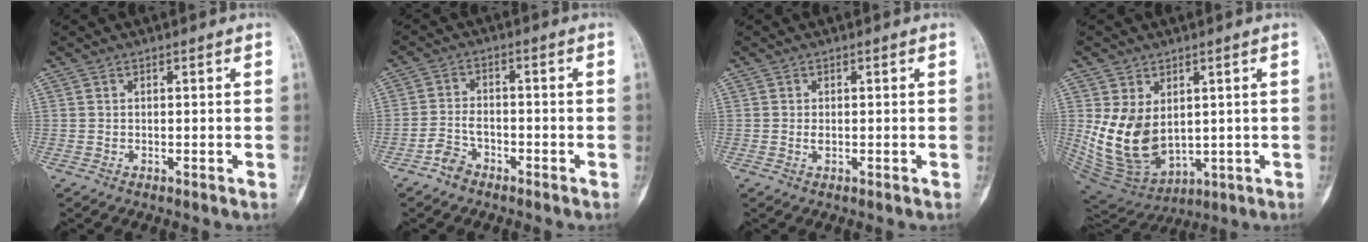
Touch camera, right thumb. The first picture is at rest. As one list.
[{"total": 4.0, "force": [-2.9, 2.3, 1.6], "torque": [-0.028, 0.022, -0.054]}, {"total": 0.9, "force": [-0.2, 0.4, 0.7], "torque": [-0.013, -0.001, -0.005]}, {"total": 13.9, "force": [1.4, 9.6, 9.9], "torque": [-0.156, -0.020, 0.057]}]